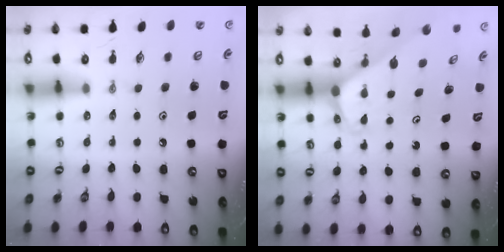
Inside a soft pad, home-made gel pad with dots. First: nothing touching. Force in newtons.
{"total": 2.0, "press": 2.0, "slide": 0.1}